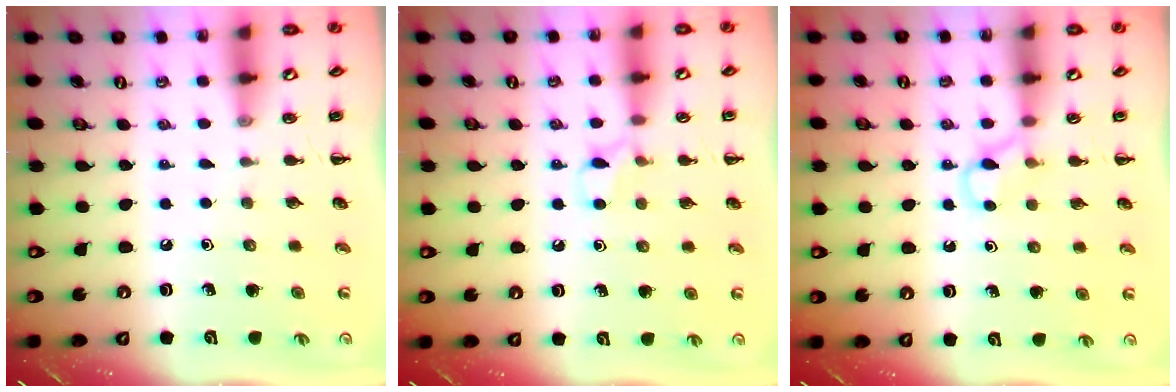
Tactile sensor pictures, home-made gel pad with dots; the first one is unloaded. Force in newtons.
{"total": 5.3, "press": 5.1, "slide": 1.4}
{"total": 4.0, "press": 3.8, "slide": 1.3}